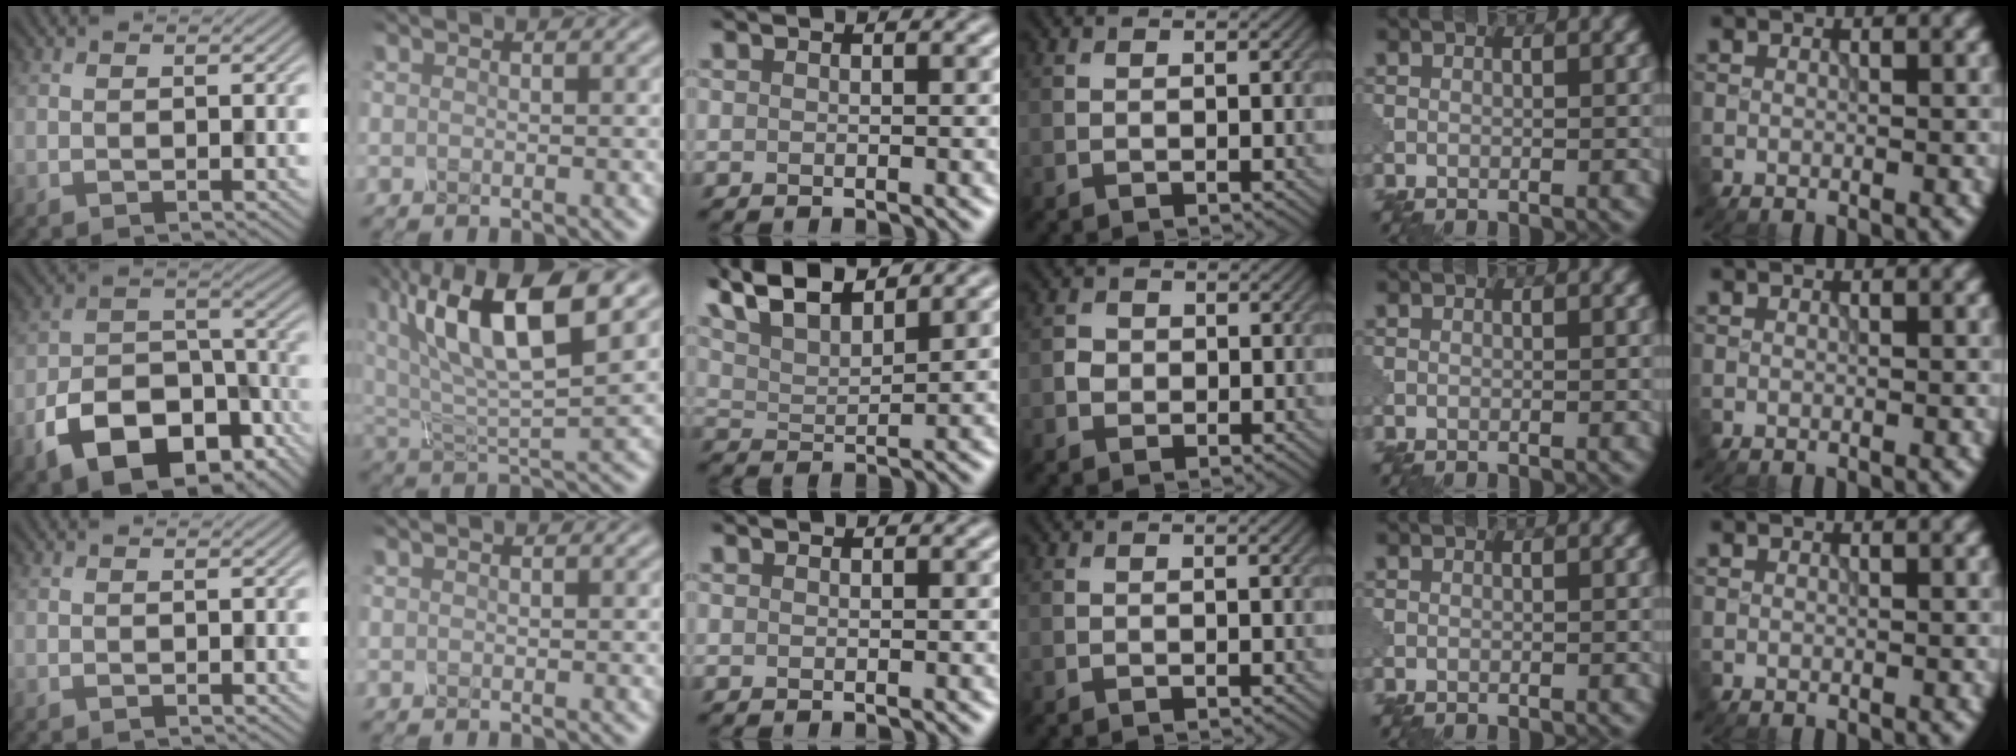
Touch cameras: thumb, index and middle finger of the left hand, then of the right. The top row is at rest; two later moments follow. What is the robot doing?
{"motion": "shake", "object": "sieve"}